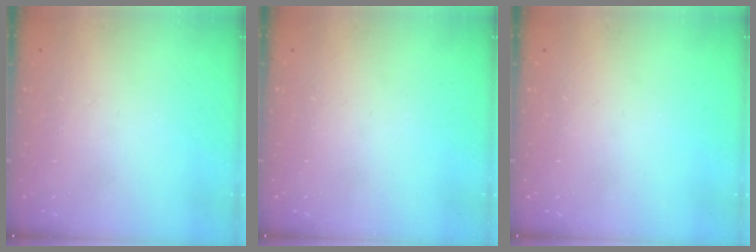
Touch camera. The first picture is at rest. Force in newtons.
{"total": 0.0}
{"total": 0.0}